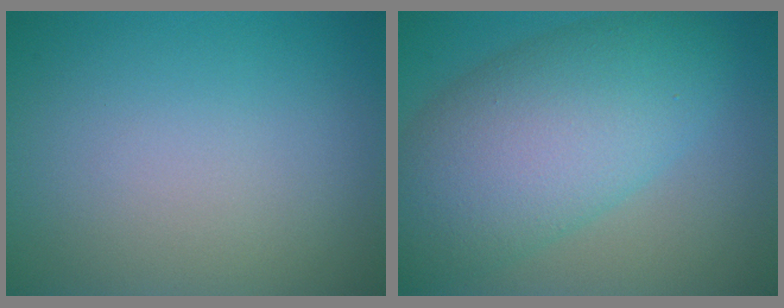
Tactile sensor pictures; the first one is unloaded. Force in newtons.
{"total": 10.0, "press": 10.0, "slide": 0.2}